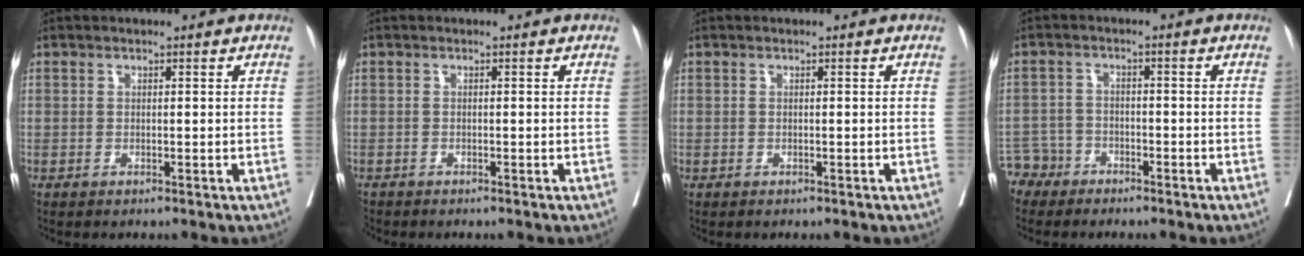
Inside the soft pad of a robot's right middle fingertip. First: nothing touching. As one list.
[{"total": 0.8, "force": [-0.8, 0.2, 0.0], "torque": [-0.006, -0.004, -0.017]}, {"total": 0.0}, {"total": 3.9, "force": [-3.1, 2.2, -0.9], "torque": [0.013, 0.005, -0.063]}]